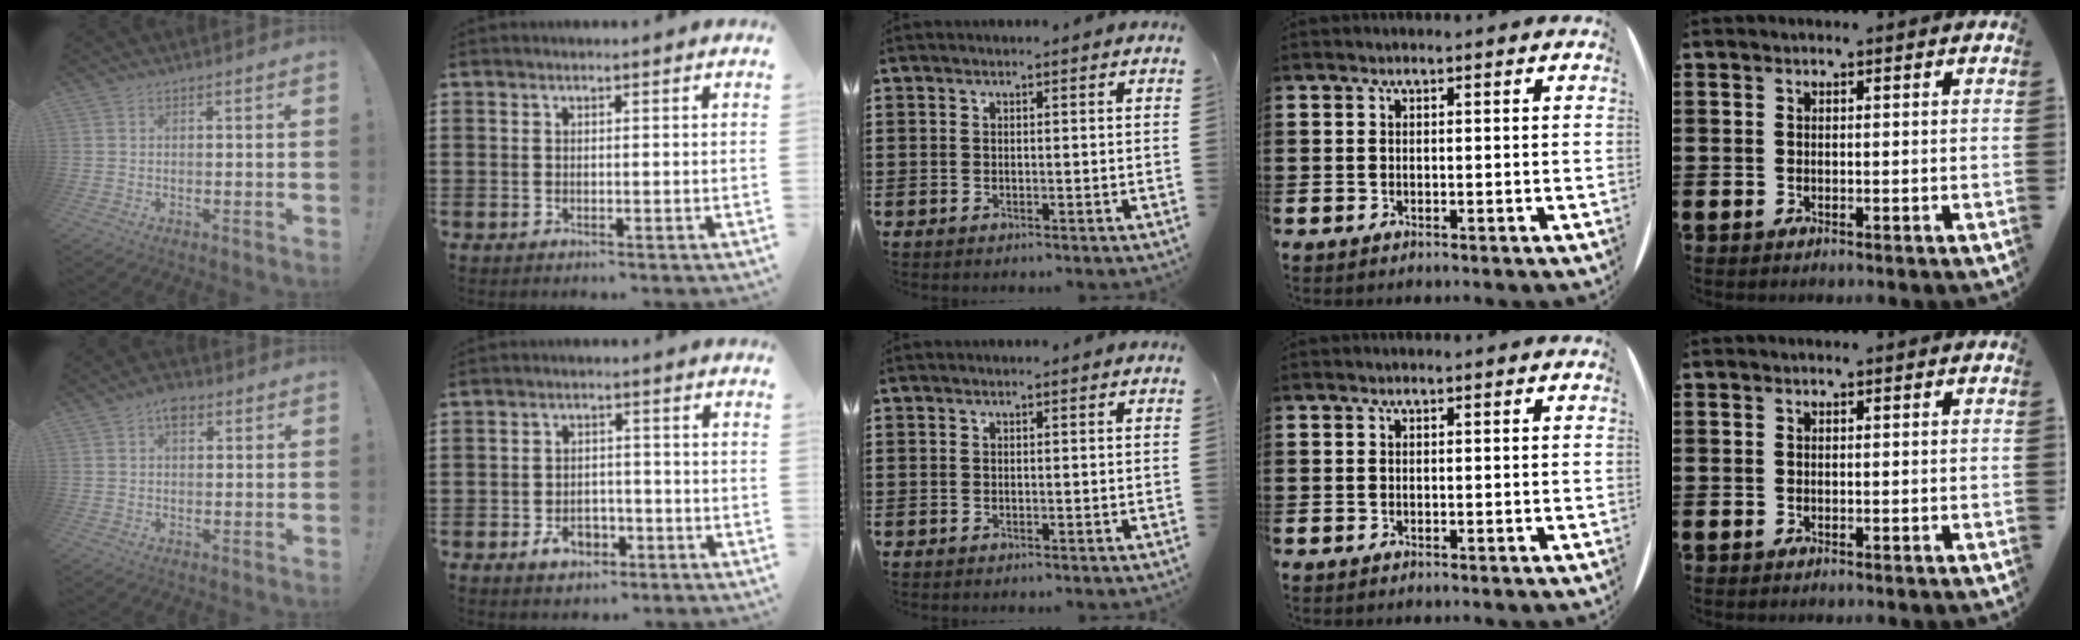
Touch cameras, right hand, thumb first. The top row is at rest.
{"thumb": {"total": 4.2, "force": [2.1, 2.6, 2.6], "torque": [-0.032, -0.006, 0.036]}, "index": {"total": 3.9, "force": [-2.0, 2.5, 2.2], "torque": [-0.038, 0.007, -0.035]}}